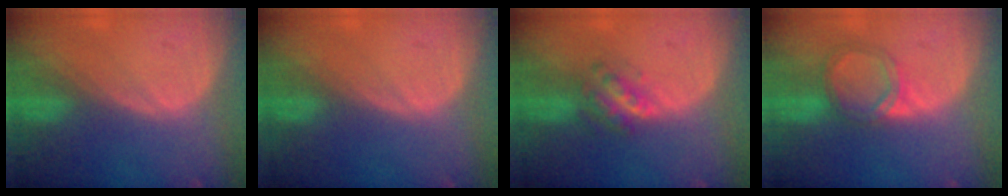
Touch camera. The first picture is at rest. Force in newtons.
{"total": 0.0}
{"total": 4.9, "press": 4.4, "slide": 2.1}
{"total": 4.5, "press": 4.5, "slide": 0.4}